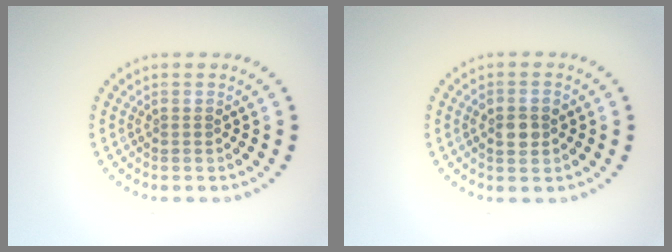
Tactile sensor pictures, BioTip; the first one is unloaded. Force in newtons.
{"total": 2.5, "press": 2.5, "slide": 0.3}